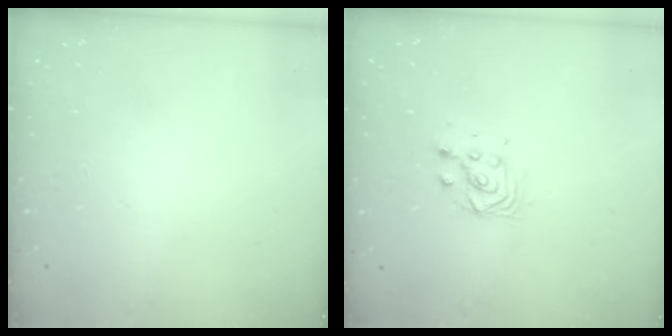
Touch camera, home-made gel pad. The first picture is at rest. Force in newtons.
{"total": 5.0, "press": 5.0, "slide": 0.3}